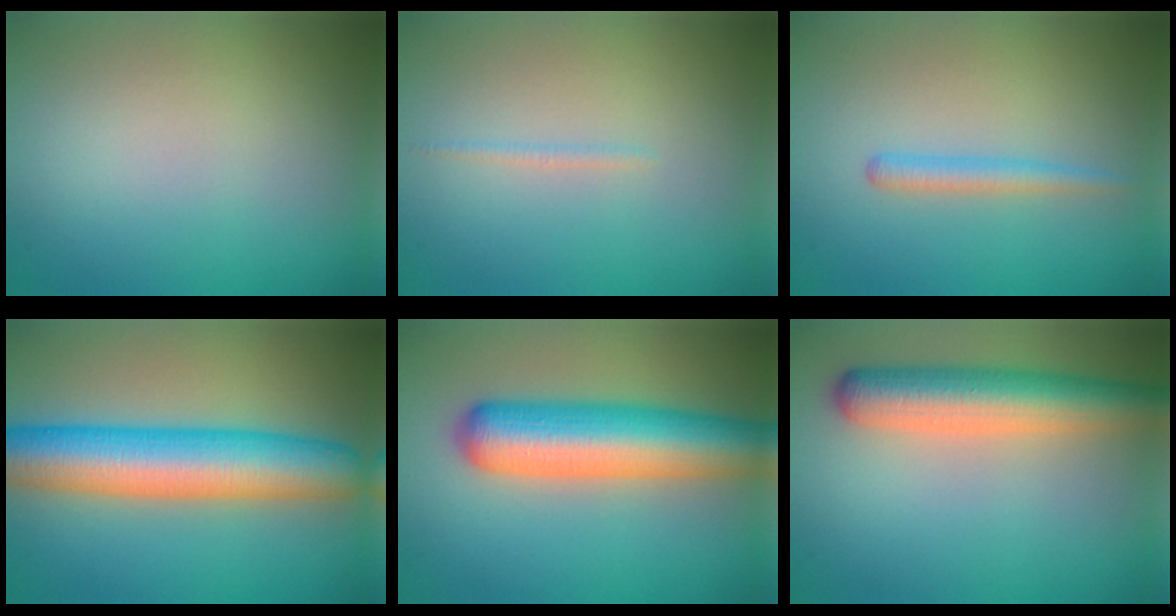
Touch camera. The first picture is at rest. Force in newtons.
{"total": 0.6, "press": 0.6, "slide": 0.1}
{"total": 1.7, "press": 1.7, "slide": 0.2}
{"total": 9.9, "press": 9.9, "slide": 0.1}
{"total": 8.7, "press": 8.7, "slide": 0.2}
{"total": 6.3, "press": 6.3, "slide": 0.4}